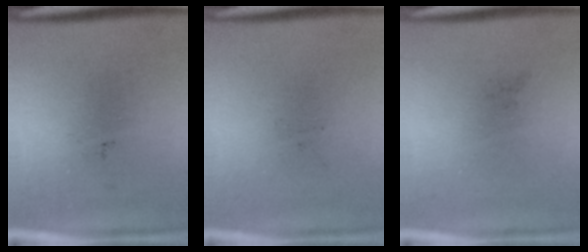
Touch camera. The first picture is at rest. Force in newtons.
{"total": 0.0}
{"total": 0.0}